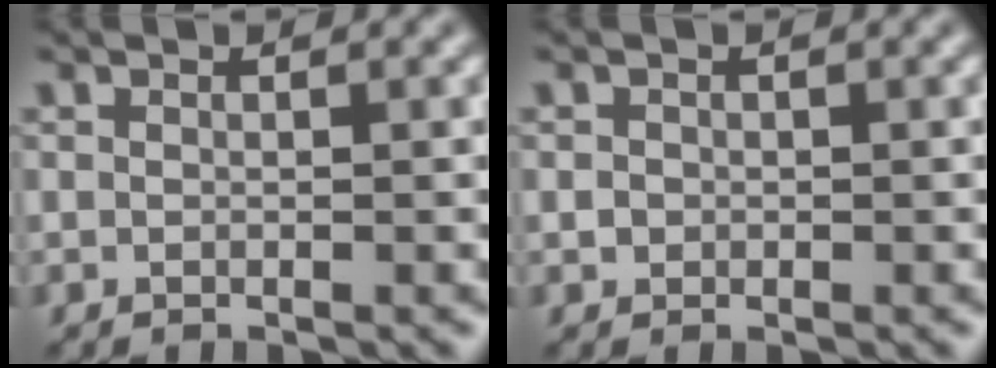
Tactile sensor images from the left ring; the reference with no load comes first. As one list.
[{"total": 0.7, "force": [-0.1, 0.7, 0.1], "torque": [0.003, -0.004, -0.002]}]